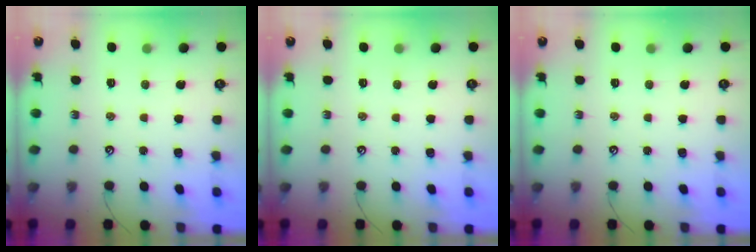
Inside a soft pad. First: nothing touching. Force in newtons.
{"total": 0.0}
{"total": 0.0}